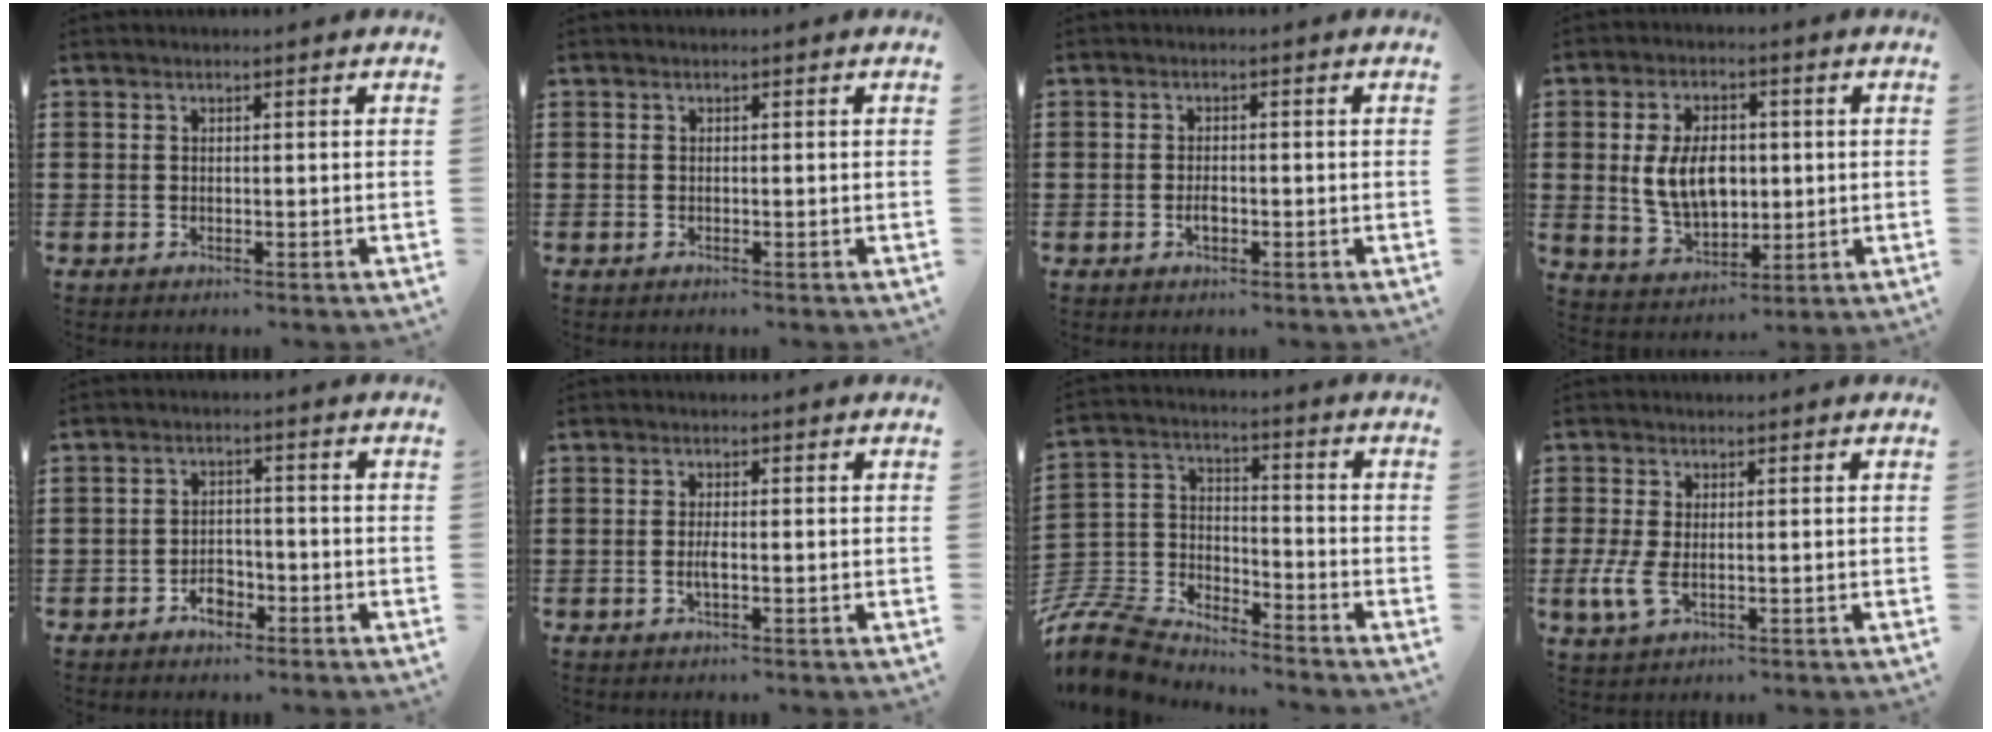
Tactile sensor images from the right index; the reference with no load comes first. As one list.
[{"total": 0.0}, {"total": 1.6, "force": [-0.7, 0.9, 1.2], "torque": [-0.024, -0.001, -0.011]}, {"total": 8.5, "force": [0.6, 5.4, 6.6], "torque": [-0.143, 0.007, 0.007]}, {"total": 3.2, "force": [-2.1, 1.9, 1.5], "torque": [-0.029, 0.005, -0.041]}, {"total": 1.9, "force": [-0.6, 0.3, 1.8], "torque": [-0.040, -0.002, -0.012]}, {"total": 8.4, "force": [-8.0, 2.0, 1.7], "torque": [-0.073, -0.001, -0.170]}, {"total": 4.0, "force": [-0.8, 1.9, 3.4], "torque": [-0.089, -0.011, -0.020]}]